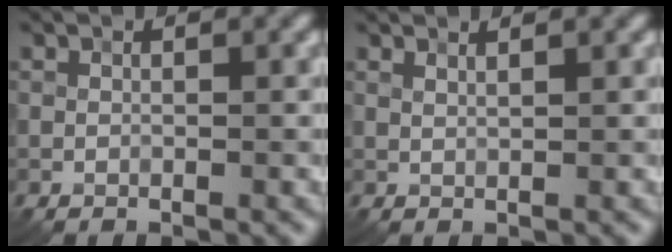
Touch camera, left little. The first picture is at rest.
{"total": 1.5, "force": [1.1, 0.4, 0.9], "torque": [-0.009, -0.001, 0.011]}